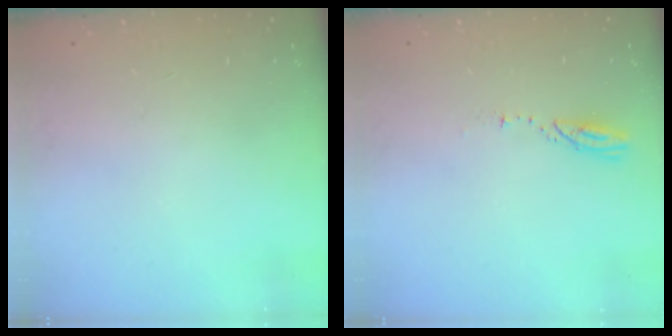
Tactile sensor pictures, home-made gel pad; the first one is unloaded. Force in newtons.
{"total": 3.1, "press": 3.1, "slide": 0.2}